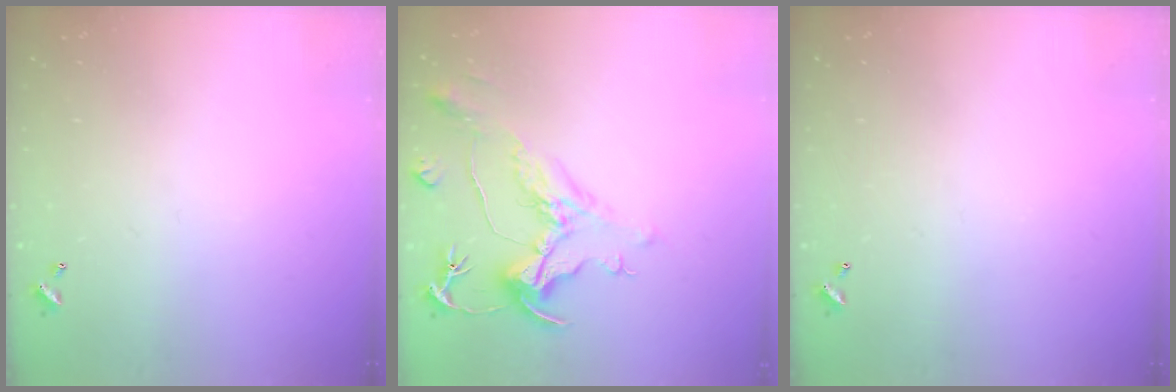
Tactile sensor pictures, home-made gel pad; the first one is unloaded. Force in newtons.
{"total": 1.8, "press": 0.8, "slide": 1.5}
{"total": 0.0}